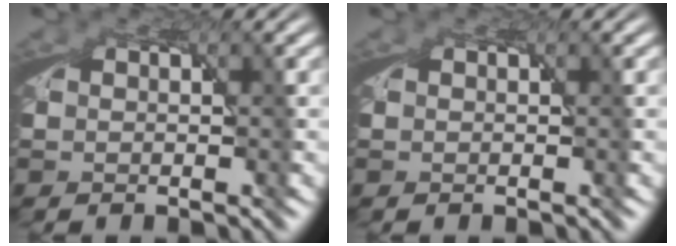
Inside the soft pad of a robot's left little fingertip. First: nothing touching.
{"total": 0.0}